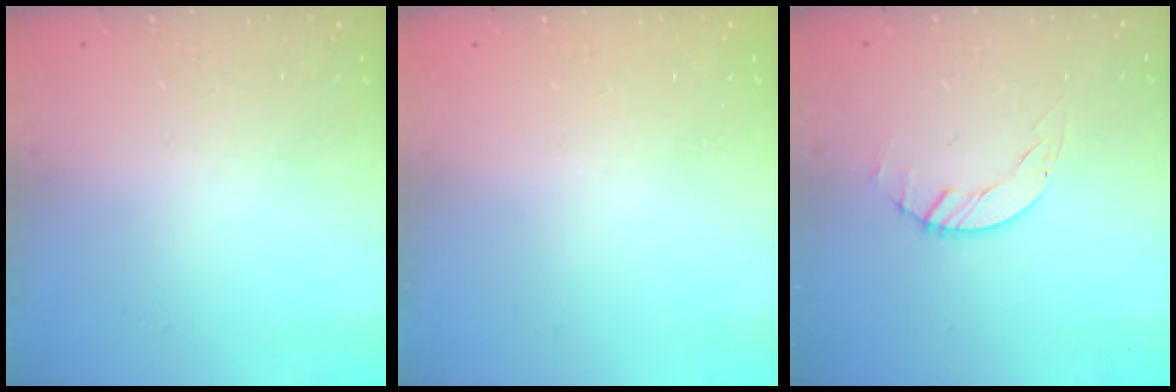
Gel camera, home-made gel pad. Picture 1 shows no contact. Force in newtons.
{"total": 0.0}
{"total": 1.5, "press": 1.4, "slide": 0.3}